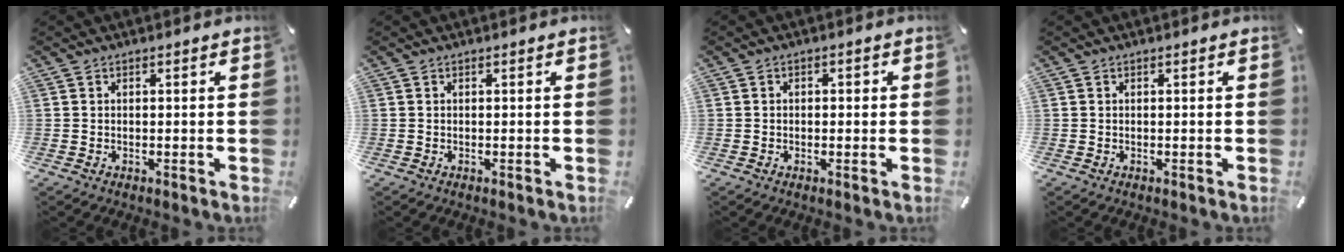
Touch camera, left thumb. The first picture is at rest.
{"total": 0.0}
{"total": 1.2, "force": [-0.4, 1.0, 0.6], "torque": [-0.012, 0.006, -0.010]}
{"total": 0.0}